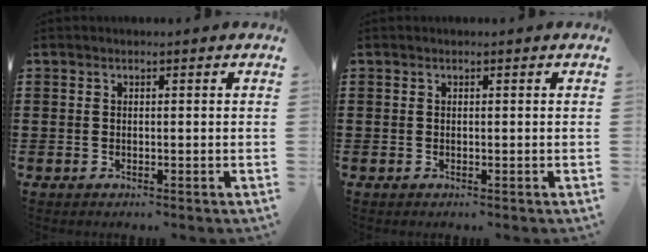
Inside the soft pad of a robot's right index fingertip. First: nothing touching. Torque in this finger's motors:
{"motor_torque": [0.26, 0.25, 0.00, 0.00]}